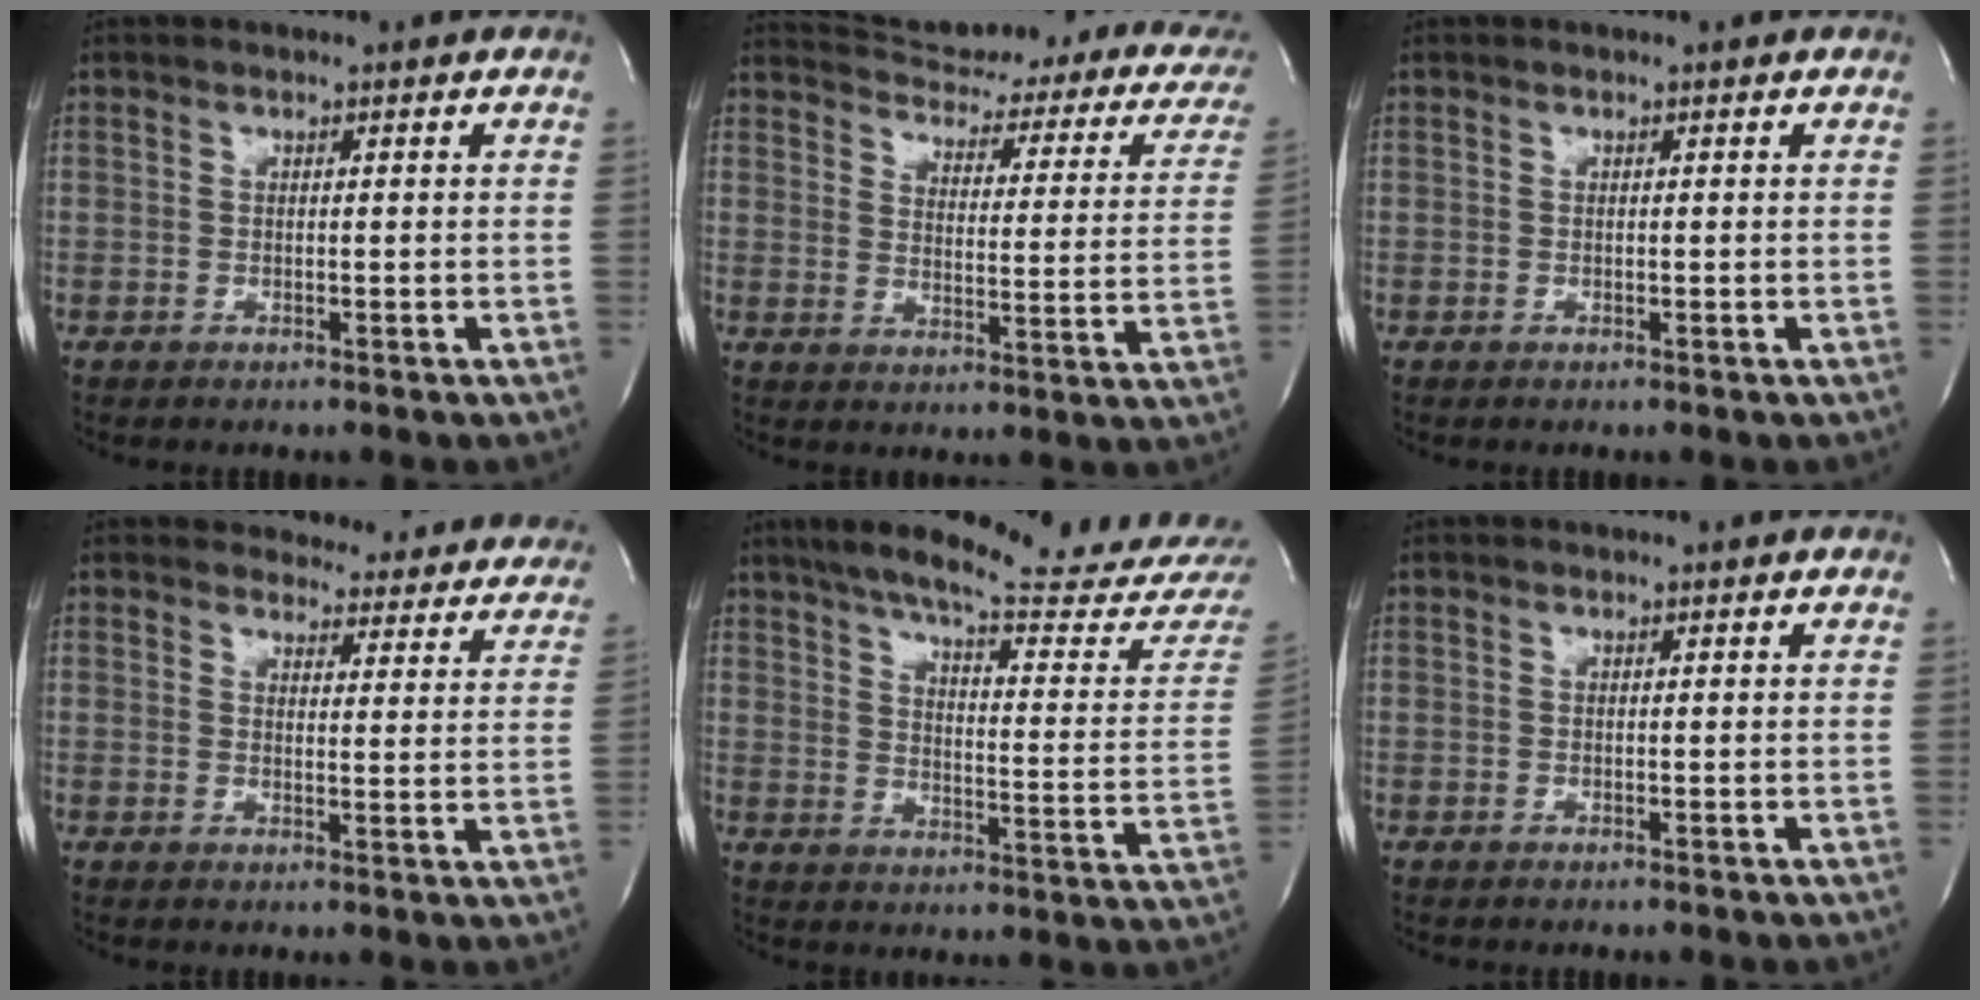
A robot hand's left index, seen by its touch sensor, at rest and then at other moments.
{"total": 25.0, "force": [22.2, 6.0, 10.0], "torque": [-0.138, -0.048, 0.255]}
{"total": 0.0}
{"total": 16.1, "force": [15.3, 4.6, 2.0], "torque": [0.008, -0.048, 0.151]}
{"total": 24.0, "force": [21.6, 0.7, 10.3], "torque": [-0.153, -0.084, 0.273]}
{"total": 0.0}